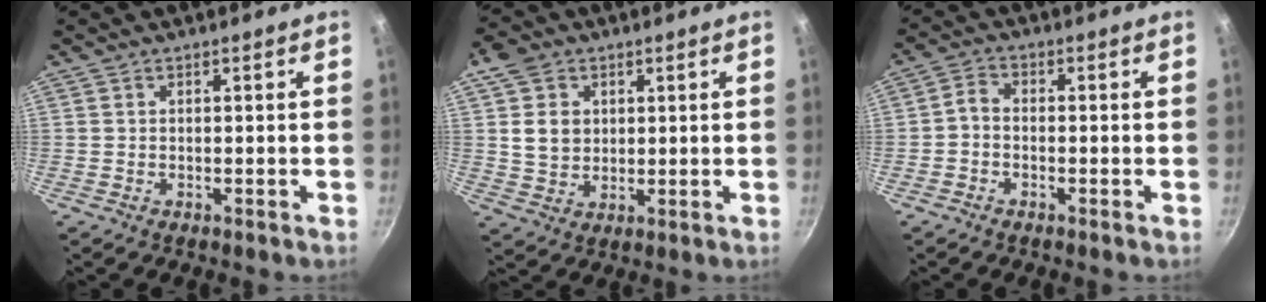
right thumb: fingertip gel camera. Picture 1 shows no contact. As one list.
[{"total": 8.1, "force": [2.0, 6.7, 4.2], "torque": [-0.048, -0.006, 0.035]}, {"total": 2.7, "force": [-1.1, 1.9, 1.6], "torque": [-0.037, 0.018, -0.030]}]